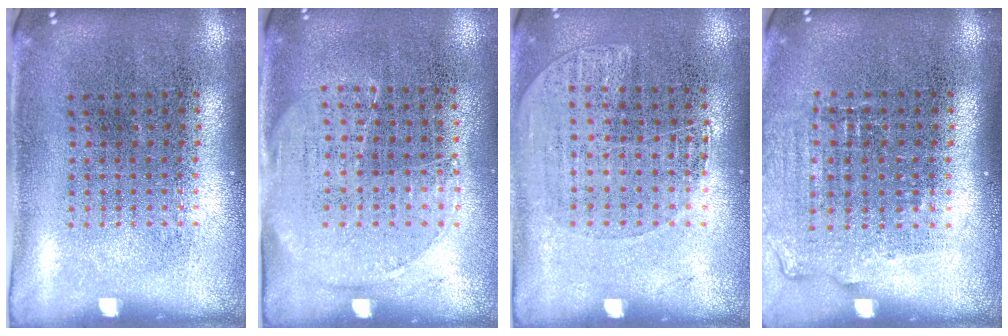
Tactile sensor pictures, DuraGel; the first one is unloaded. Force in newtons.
{"total": 1.4, "press": 1.2, "slide": 0.7}
{"total": 1.1, "press": 1.0, "slide": 0.5}
{"total": 1.1, "press": 1.1, "slide": 0.4}